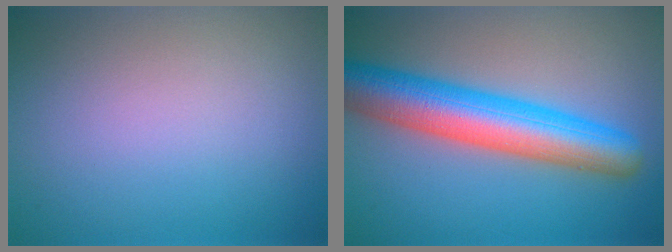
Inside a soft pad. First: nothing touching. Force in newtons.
{"total": 9.0, "press": 9.0, "slide": 0.2}